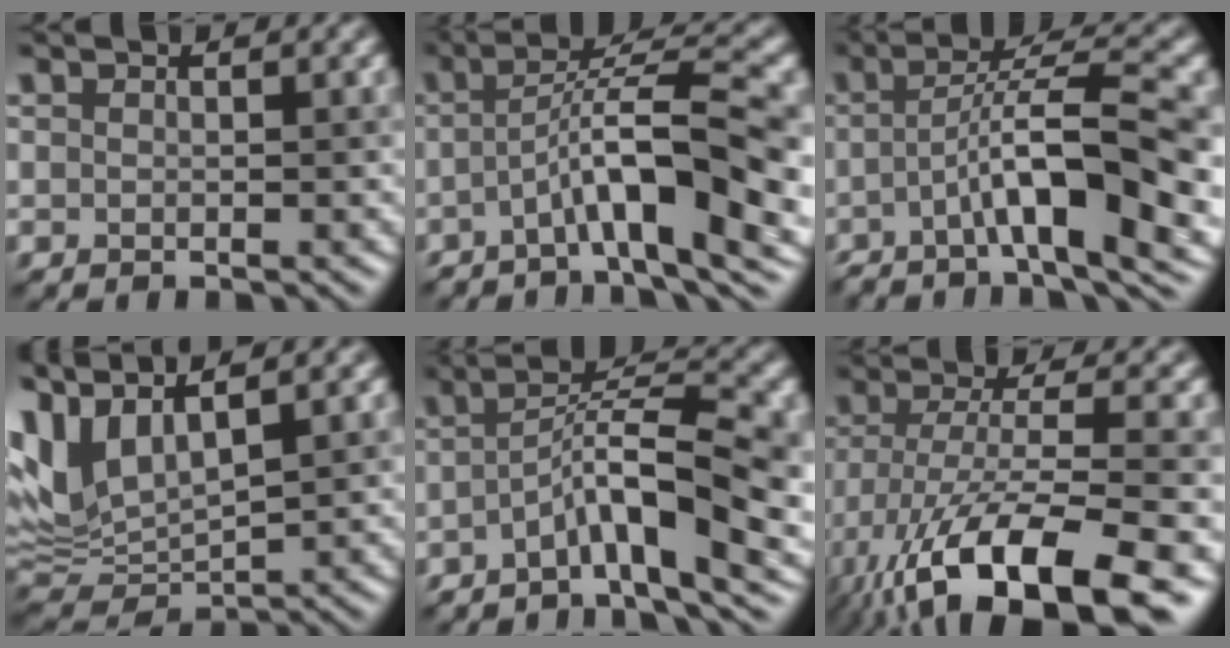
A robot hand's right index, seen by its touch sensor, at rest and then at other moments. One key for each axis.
{"total": 9.9, "fx": -2.7, "fy": 2.1, "fz": 9.2, "tx": -0.129, "ty": 0.013, "tz": -0.054}
{"total": 10.9, "fx": -2.6, "fy": 2.5, "fz": 10.3, "tx": -0.142, "ty": 0.014, "tz": -0.049}
{"total": 7.8, "fx": 3.8, "fy": 3.7, "fz": 5.7, "tx": -0.148, "ty": 0.010, "tz": 0.076}
{"total": 8.9, "fx": -2.6, "fy": 2.0, "fz": 8.3, "tx": -0.125, "ty": 0.011, "tz": -0.053}
{"total": 13.6, "fx": -7.4, "fy": 4.6, "fz": 10.5, "tx": -0.206, "ty": -0.026, "tz": -0.126}